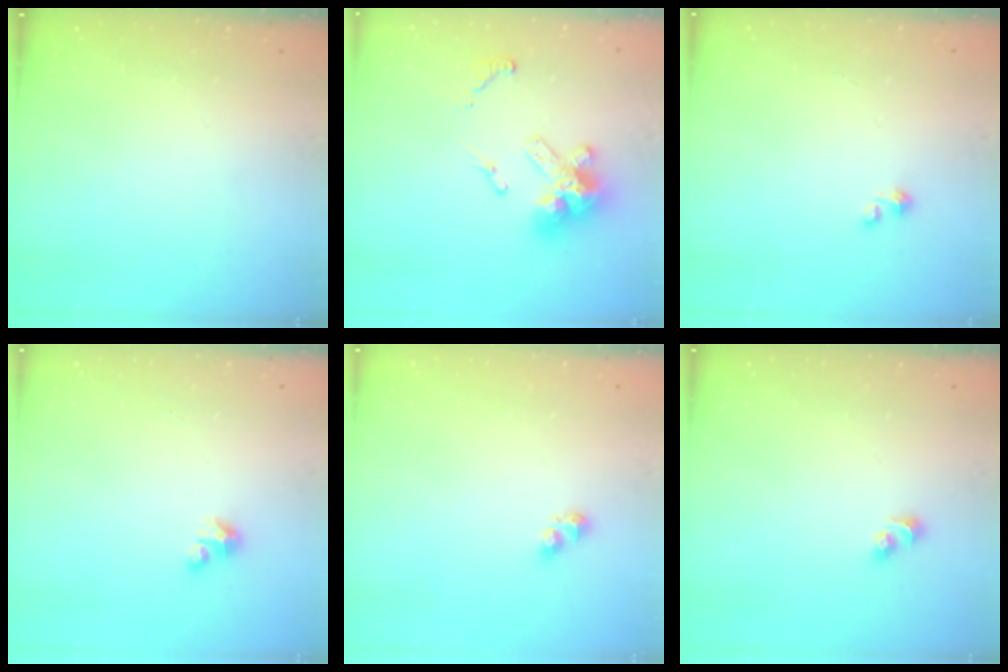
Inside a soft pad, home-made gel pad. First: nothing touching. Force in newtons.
{"total": 14.1, "press": 14.1, "slide": 0.9}
{"total": 0.0}
{"total": 2.8, "press": 2.8, "slide": 0.2}
{"total": 3.5, "press": 3.5, "slide": 0.4}
{"total": 3.5, "press": 3.0, "slide": 1.8}